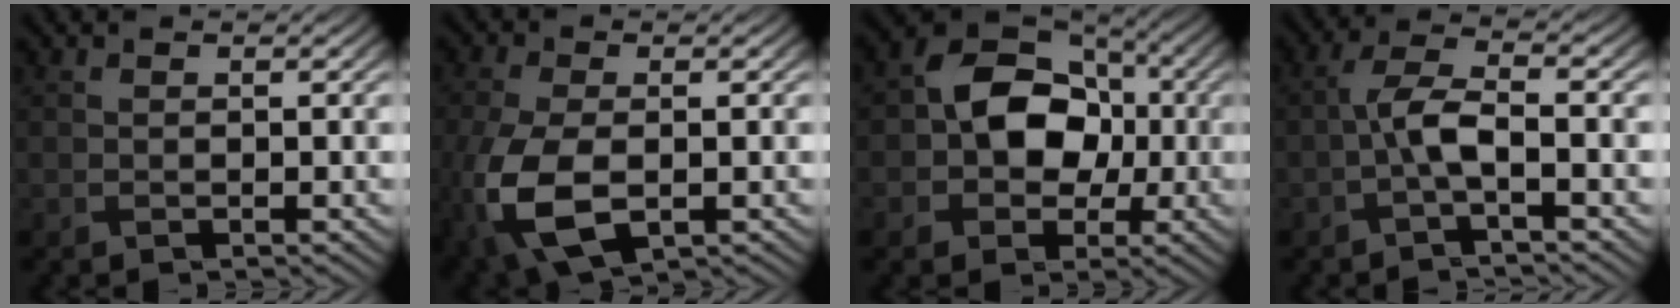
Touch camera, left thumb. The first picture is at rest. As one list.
[{"total": 10.6, "force": [-2.6, 6.3, 8.1], "torque": [-0.236, -0.045, -0.035]}, {"total": 9.5, "force": [-0.4, 7.3, 6.1], "torque": [-0.100, 0.009, -0.025]}, {"total": 4.4, "force": [-1.4, 1.2, 4.0], "torque": [-0.086, 0.011, -0.039]}]